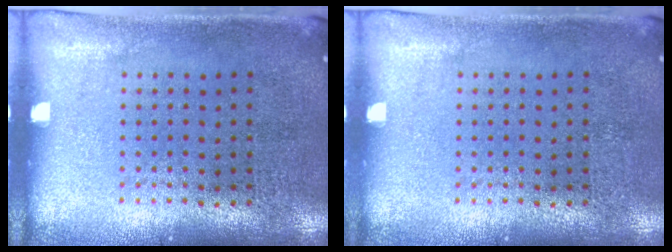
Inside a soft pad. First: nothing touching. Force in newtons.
{"total": 0.0}